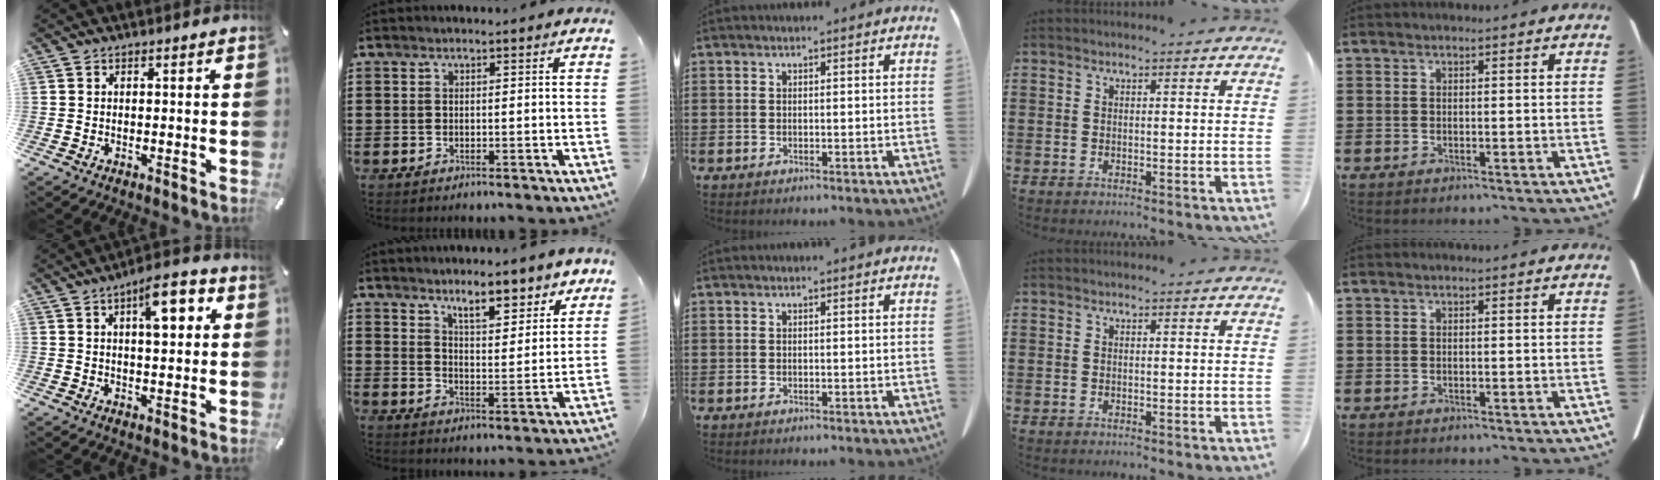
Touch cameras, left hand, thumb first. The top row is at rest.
{"thumb": {"total": 8.7, "force": [3.4, 3.5, 7.3], "torque": [-0.099, -0.010, 0.048]}, "index": {"total": 7.3, "force": [6.2, 1.5, 3.5], "torque": [-0.056, -0.033, 0.104]}}